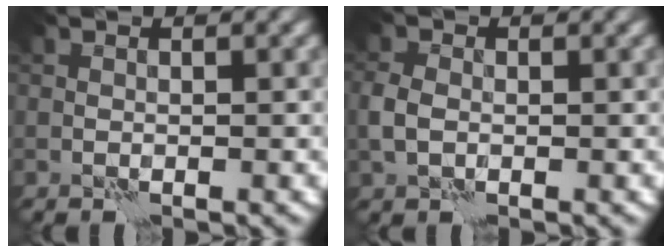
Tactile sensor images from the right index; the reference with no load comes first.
{"total": 2.1, "force": [-0.2, 1.7, 1.2], "torque": [-0.032, 0.006, -0.007]}